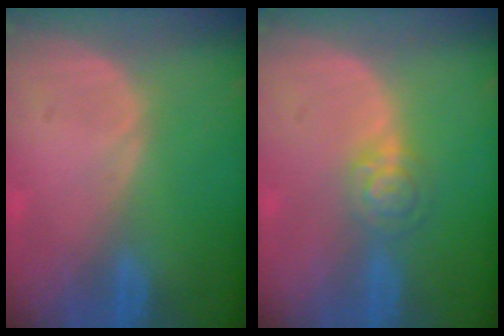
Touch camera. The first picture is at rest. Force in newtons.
{"total": 4.0, "press": 3.7, "slide": 1.5}